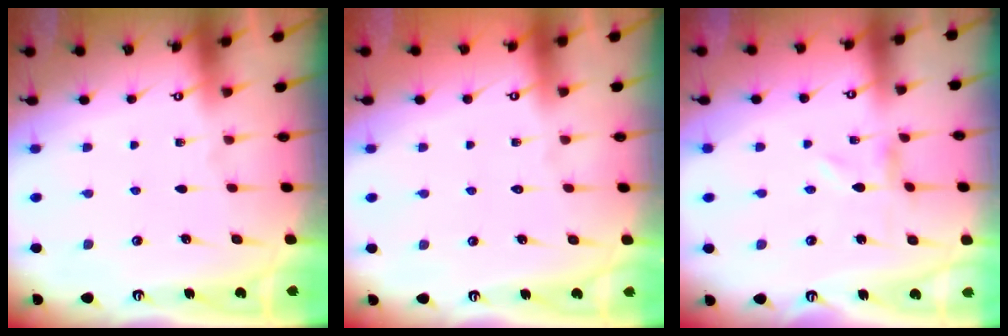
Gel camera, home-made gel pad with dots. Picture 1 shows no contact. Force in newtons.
{"total": 1.6, "press": 1.6, "slide": 0.2}
{"total": 0.0}